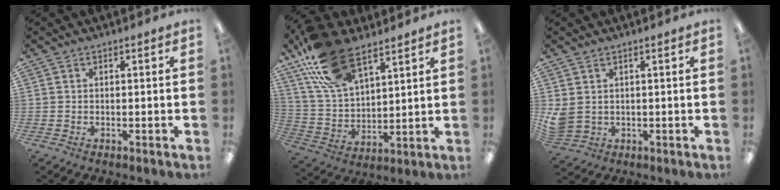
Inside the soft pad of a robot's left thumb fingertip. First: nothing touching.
{"total": 18.7, "force": [12.0, 9.3, 10.9], "torque": [-0.243, -0.037, 0.221]}
{"total": 4.0, "force": [1.4, 3.2, 1.9], "torque": [-0.039, -0.003, 0.029]}